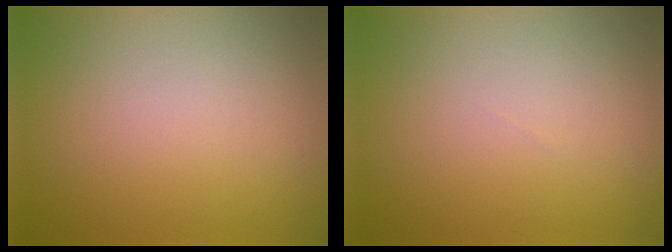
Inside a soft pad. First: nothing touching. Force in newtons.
{"total": 0.0}